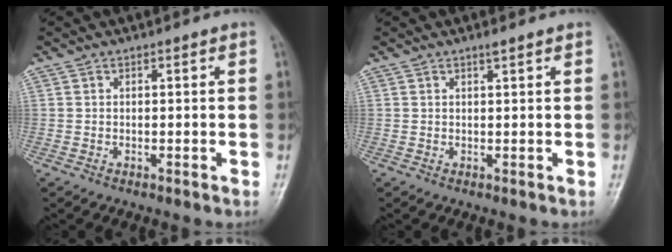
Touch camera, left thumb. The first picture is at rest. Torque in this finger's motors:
{"motor_torque": [0.12, 0.05, 0.02, -0.16, 0.00]}